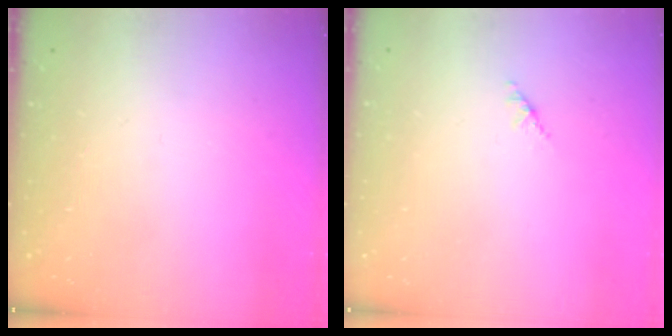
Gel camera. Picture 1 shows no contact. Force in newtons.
{"total": 1.4, "press": 1.3, "slide": 0.4}